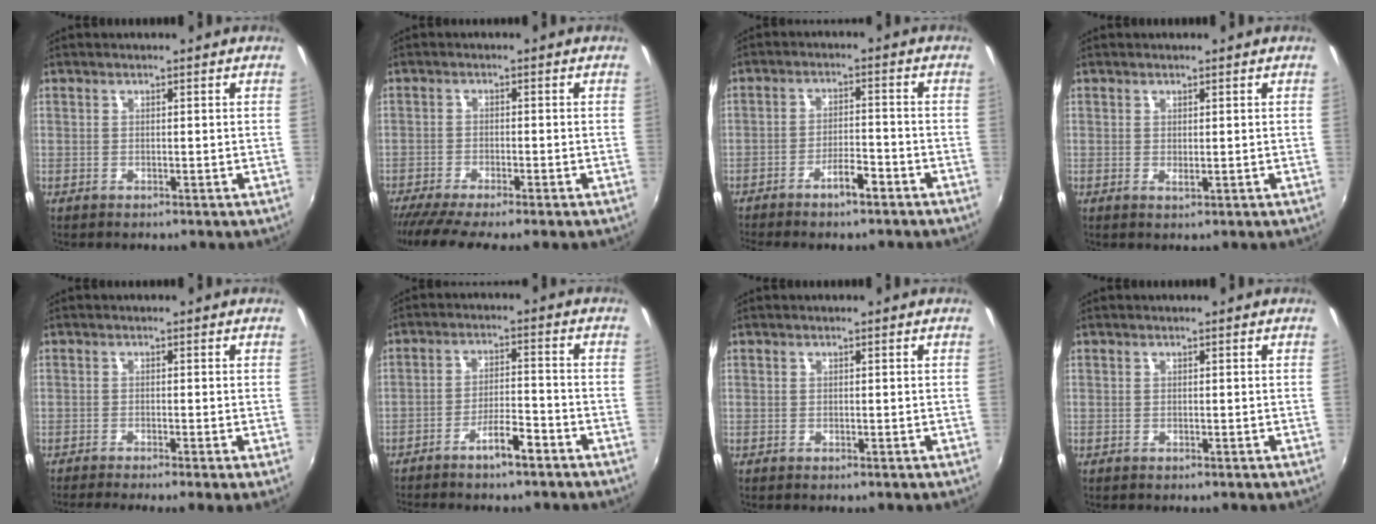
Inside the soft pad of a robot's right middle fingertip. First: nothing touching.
{"total": 7.2, "force": [-6.0, 0.2, 3.9], "torque": [-0.090, -0.031, -0.103]}
{"total": 5.3, "force": [-4.0, 1.1, 3.3], "torque": [-0.069, 0.004, -0.064]}
{"total": 0.8, "force": [0.2, 0.3, 0.7], "torque": [-0.011, -0.001, 0.003]}
{"total": 4.4, "force": [-3.2, -0.8, 2.9], "torque": [-0.059, -0.019, -0.056]}
{"total": 6.1, "force": [-4.7, 1.0, 3.8], "torque": [-0.080, 0.008, -0.077]}
{"total": 0.0}
{"total": 0.0}